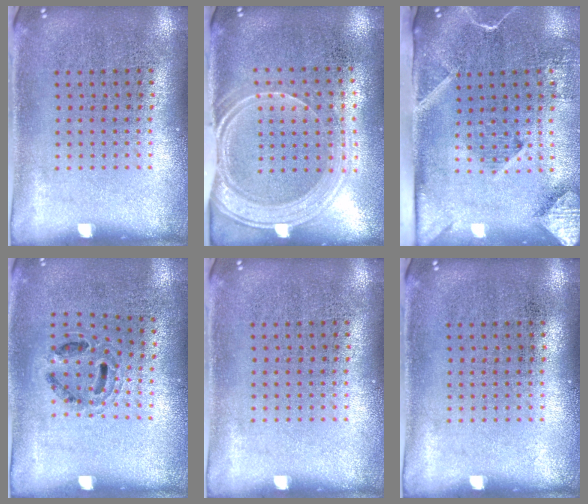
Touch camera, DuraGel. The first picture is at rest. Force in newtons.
{"total": 1.9, "press": 1.7, "slide": 0.9}
{"total": 2.9, "press": 2.1, "slide": 2.0}
{"total": 0.9, "press": 0.8, "slide": 0.3}
{"total": 0.0}
{"total": 0.0}